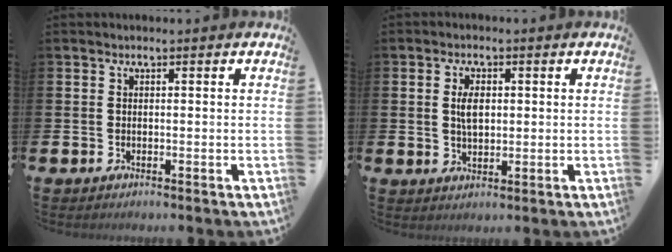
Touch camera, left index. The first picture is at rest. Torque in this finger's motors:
{"motor_torque": [0.35, -0.28, 0.12, 0.14]}